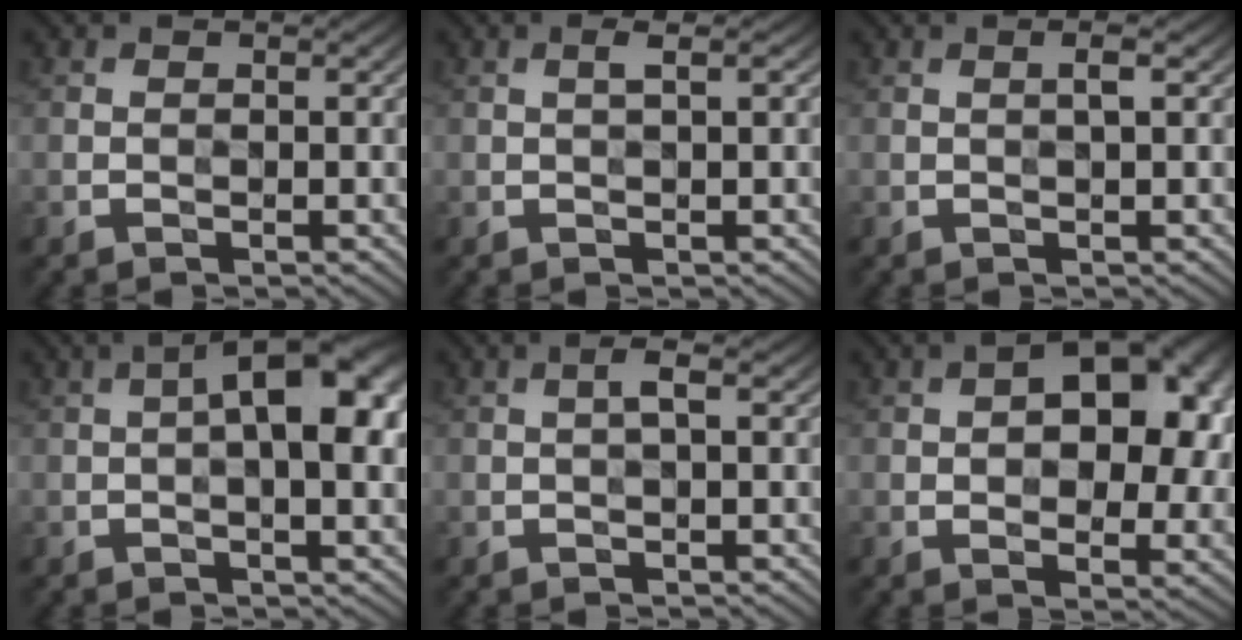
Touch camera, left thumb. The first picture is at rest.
{"total": 0.9, "force": [0.3, 0.0, 0.9], "torque": [-0.020, 0.005, 0.003]}
{"total": 0.9, "force": [0.3, 0.0, 0.9], "torque": [-0.018, 0.003, 0.004]}
{"total": 9.8, "force": [1.5, 3.7, 8.9], "torque": [-0.129, 0.015, 0.016]}
{"total": 1.3, "force": [0.3, 0.1, 1.2], "torque": [-0.026, 0.006, 0.003]}
{"total": 14.1, "force": [3.2, 8.1, 11.1], "torque": [-0.124, 0.019, 0.036]}